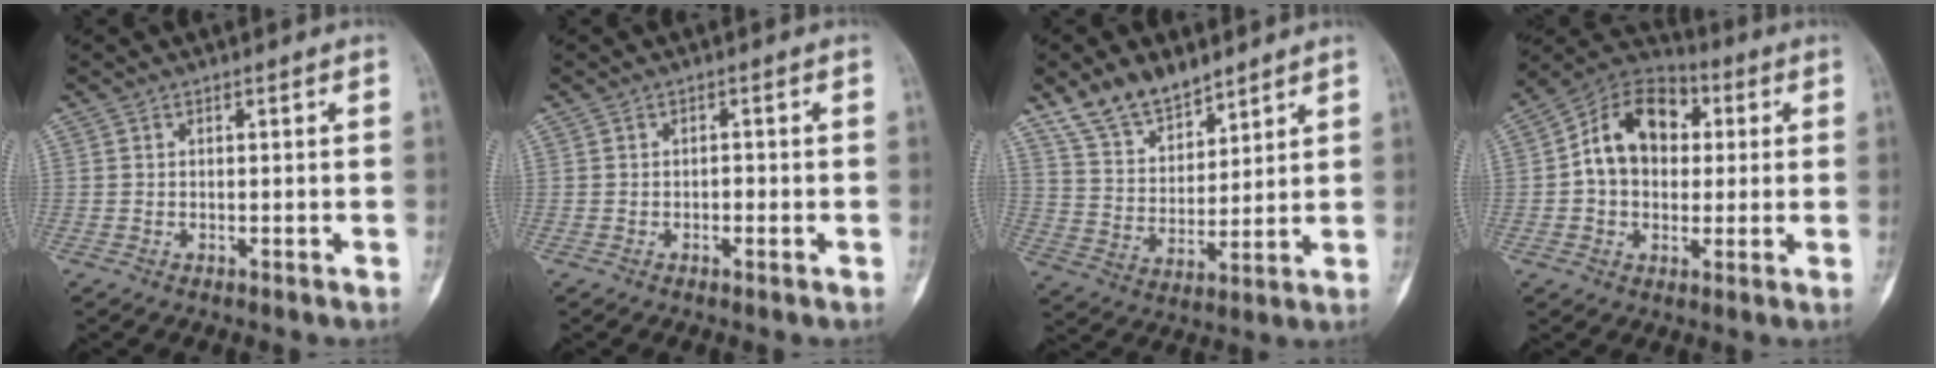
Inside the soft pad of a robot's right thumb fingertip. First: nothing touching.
{"total": 1.3, "force": [-0.3, 0.7, 1.0], "torque": [-0.013, 0.001, -0.005]}
{"total": 11.1, "force": [8.6, 5.3, 4.7], "torque": [-0.062, -0.048, 0.168]}
{"total": 14.5, "force": [1.9, 10.6, 9.6], "torque": [-0.130, 0.026, 0.021]}